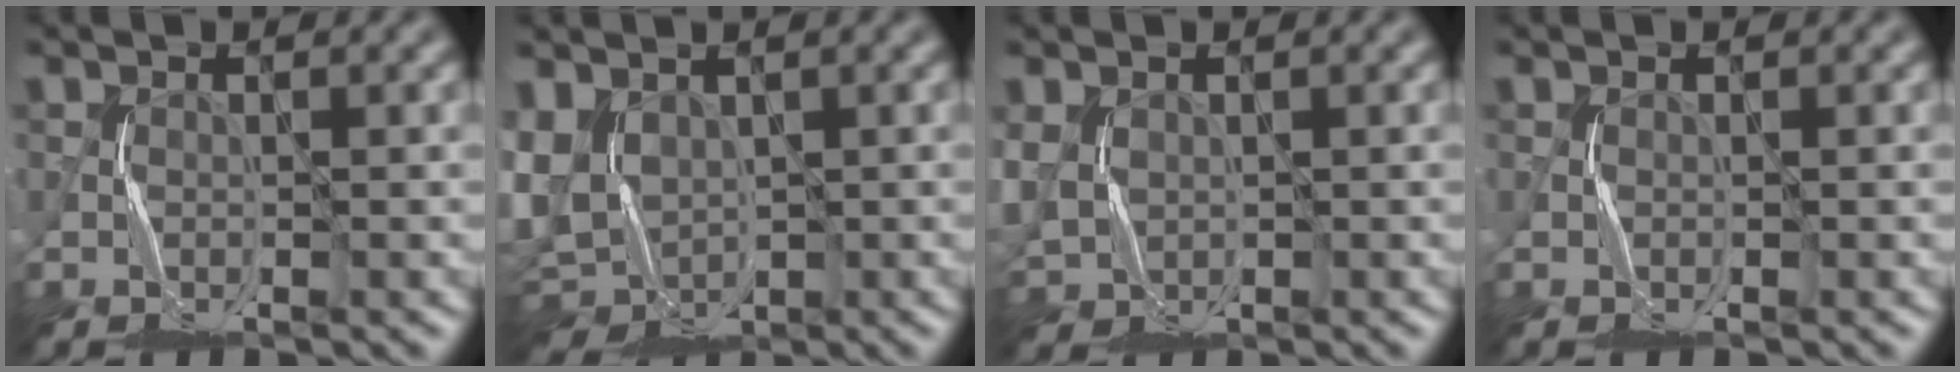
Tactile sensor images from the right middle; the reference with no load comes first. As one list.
[{"total": 6.1, "force": [-0.2, 4.7, 3.9], "torque": [-0.093, -0.009, -0.003]}, {"total": 3.5, "force": [0.3, 3.0, 1.8], "torque": [-0.059, -0.003, 0.010]}, {"total": 0.0}]